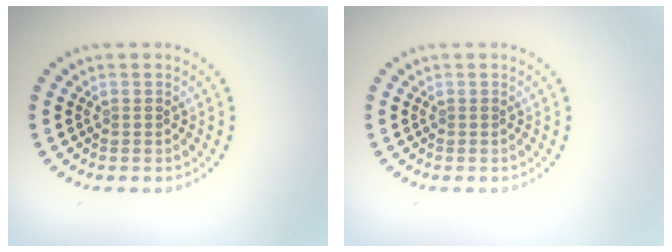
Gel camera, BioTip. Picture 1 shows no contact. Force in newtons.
{"total": 0.0}